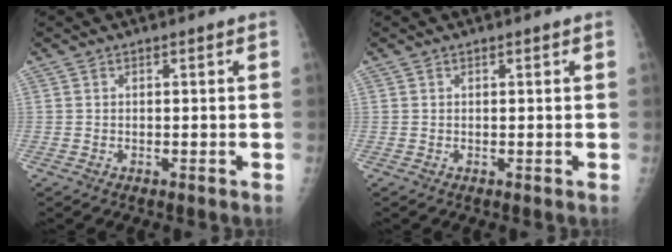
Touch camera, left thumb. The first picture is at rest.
{"total": 0.0}